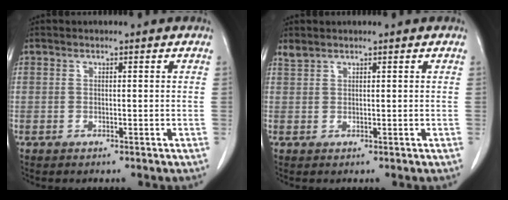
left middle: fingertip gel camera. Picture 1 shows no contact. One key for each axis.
{"total": 1.1, "fx": 1.0, "fy": 0.1, "fz": 0.1, "tx": -0.010, "ty": 0.007, "tz": 0.027}